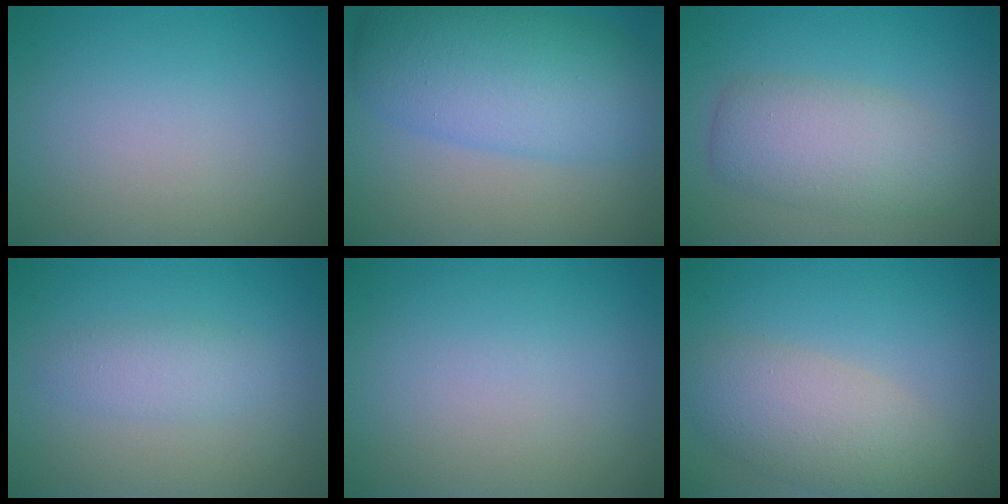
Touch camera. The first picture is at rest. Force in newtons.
{"total": 8.2, "press": 8.2, "slide": 0.2}
{"total": 4.9, "press": 4.9, "slide": 0.1}
{"total": 2.0, "press": 2.0, "slide": 0.0}
{"total": 0.0}
{"total": 5.0, "press": 5.0, "slide": 0.3}